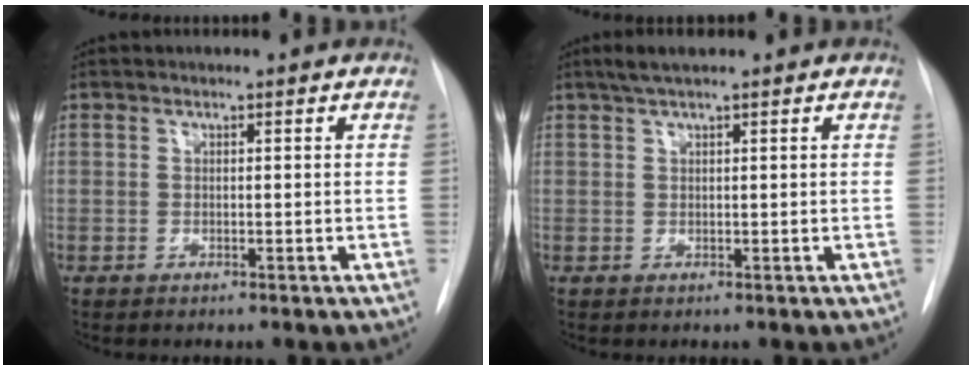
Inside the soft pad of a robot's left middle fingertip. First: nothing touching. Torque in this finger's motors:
{"motor_torque": [0.36, -0.33, 0.06, 0.04]}